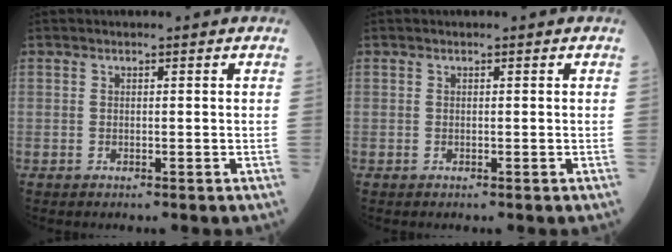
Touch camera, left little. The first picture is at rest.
{"total": 0.0}